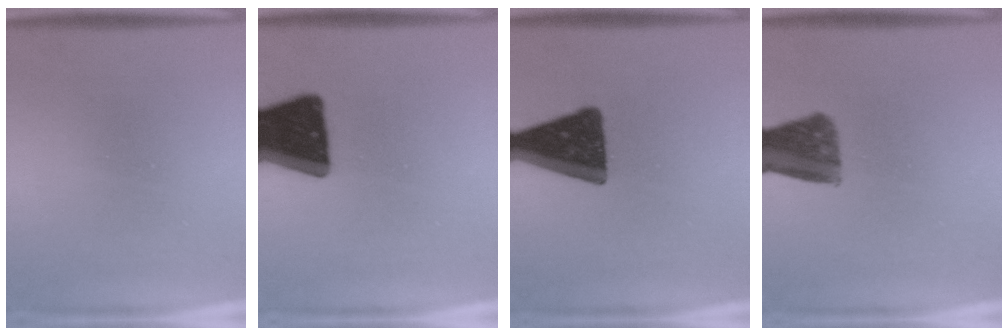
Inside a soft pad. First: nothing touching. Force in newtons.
{"total": 20.1}
{"total": 16.3}
{"total": 10.4}